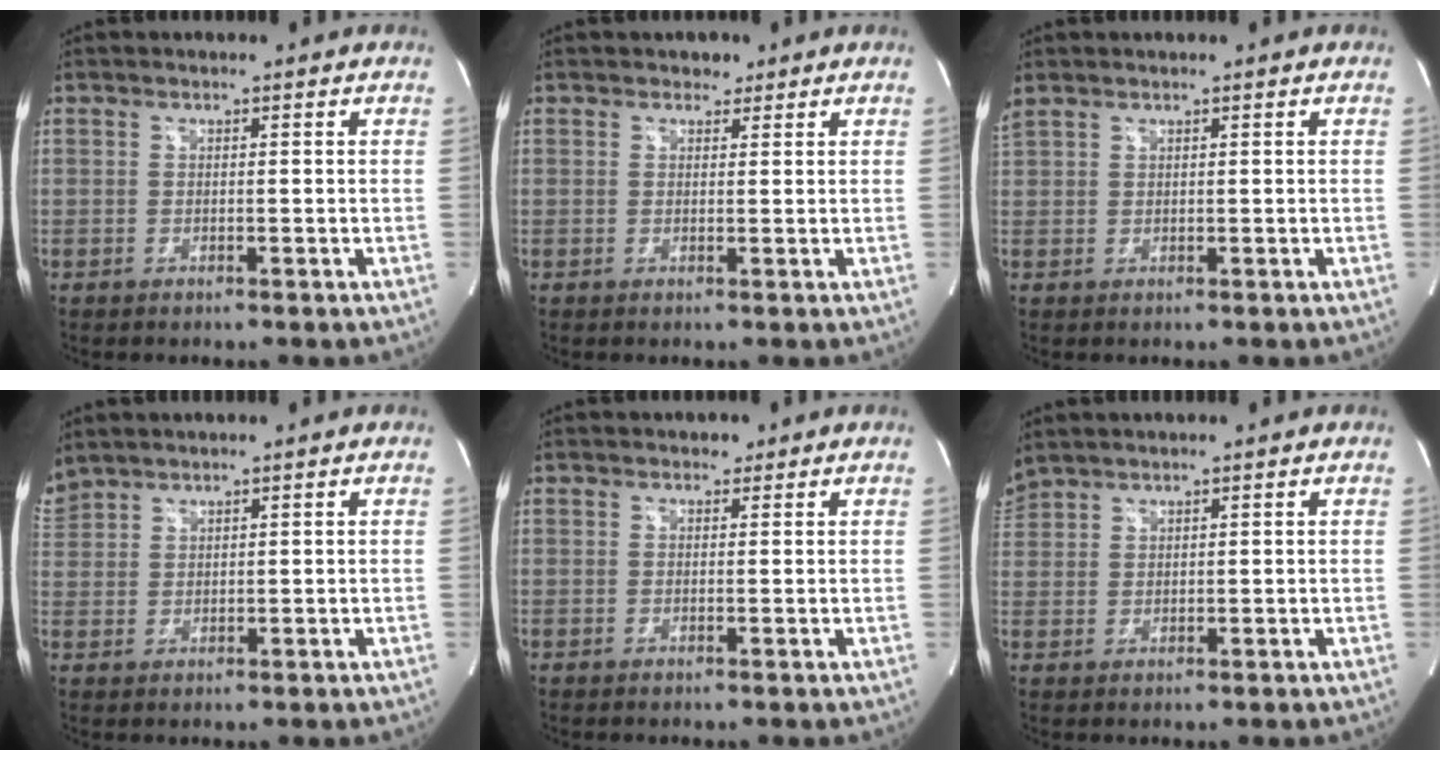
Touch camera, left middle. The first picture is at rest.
{"total": 1.6, "force": [1.1, 1.1, 0.3], "torque": [-0.001, 0.001, 0.012]}
{"total": 2.1, "force": [1.7, 0.7, 0.9], "torque": [-0.048, 0.025, 0.047]}
{"total": 4.1, "force": [3.9, 0.9, 0.8], "torque": [-0.036, 0.023, 0.089]}
{"total": 1.1, "force": [0.8, 0.7, 0.2], "torque": [-0.004, 0.001, 0.009]}
{"total": 4.0, "force": [3.8, 0.7, 1.0], "torque": [-0.029, 0.029, 0.080]}